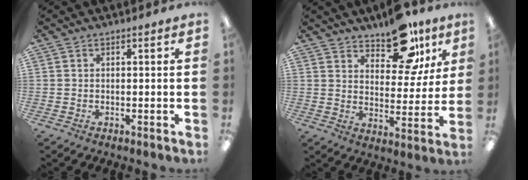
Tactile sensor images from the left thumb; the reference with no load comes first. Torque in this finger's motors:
{"motor_torque": [0.23, 0.30, 0.10, -0.23, 0.02]}